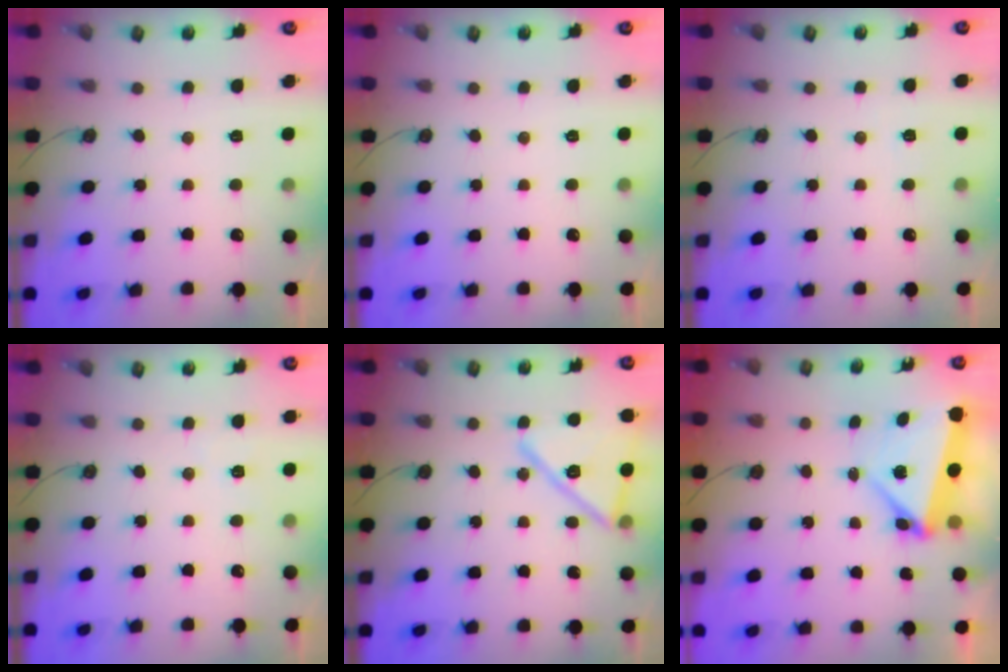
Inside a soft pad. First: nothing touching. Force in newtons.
{"total": 0.0}
{"total": 2.5, "press": 1.8, "slide": 1.7}
{"total": 2.8, "press": 2.8, "slide": 0.3}
{"total": 17.8, "press": 17.7, "slide": 2.4}
{"total": 5.8, "press": 5.1, "slide": 2.8}